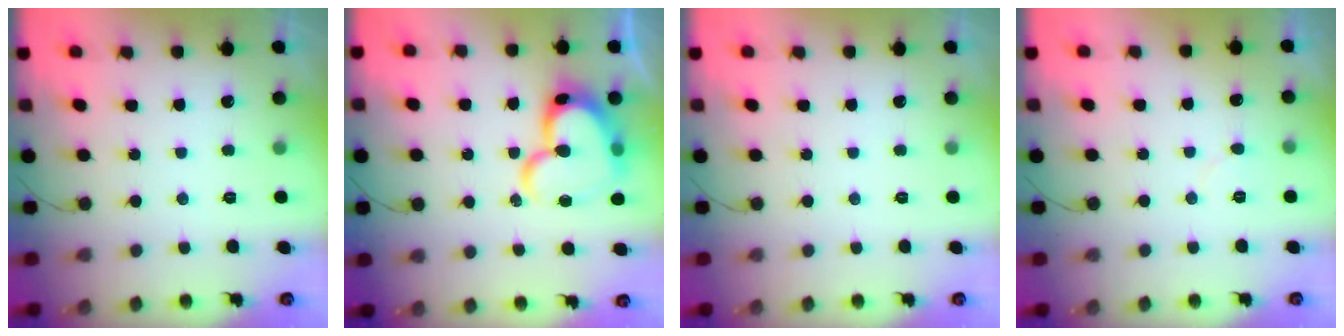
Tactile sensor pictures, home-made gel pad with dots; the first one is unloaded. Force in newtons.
{"total": 19.9, "press": 19.8, "slide": 2.3}
{"total": 0.0}
{"total": 3.5, "press": 3.4, "slide": 0.3}